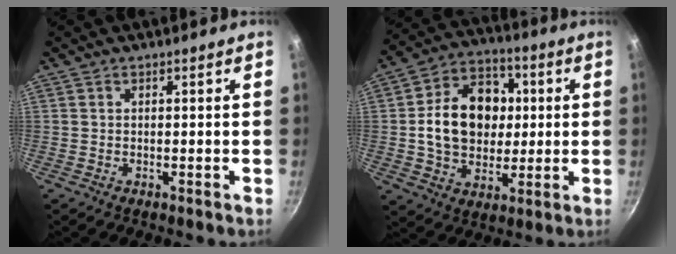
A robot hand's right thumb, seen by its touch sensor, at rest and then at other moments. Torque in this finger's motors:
{"motor_torque": [-0.40, 1.64, 0.86, -0.32, 0.38]}